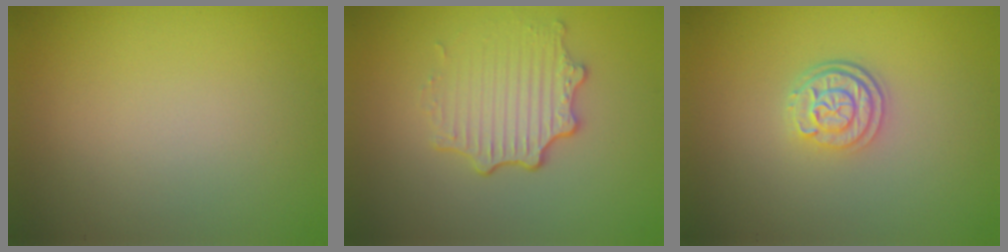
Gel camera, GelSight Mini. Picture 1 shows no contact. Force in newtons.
{"total": 3.5, "press": 2.8, "slide": 2.1}
{"total": 3.1, "press": 2.5, "slide": 1.8}